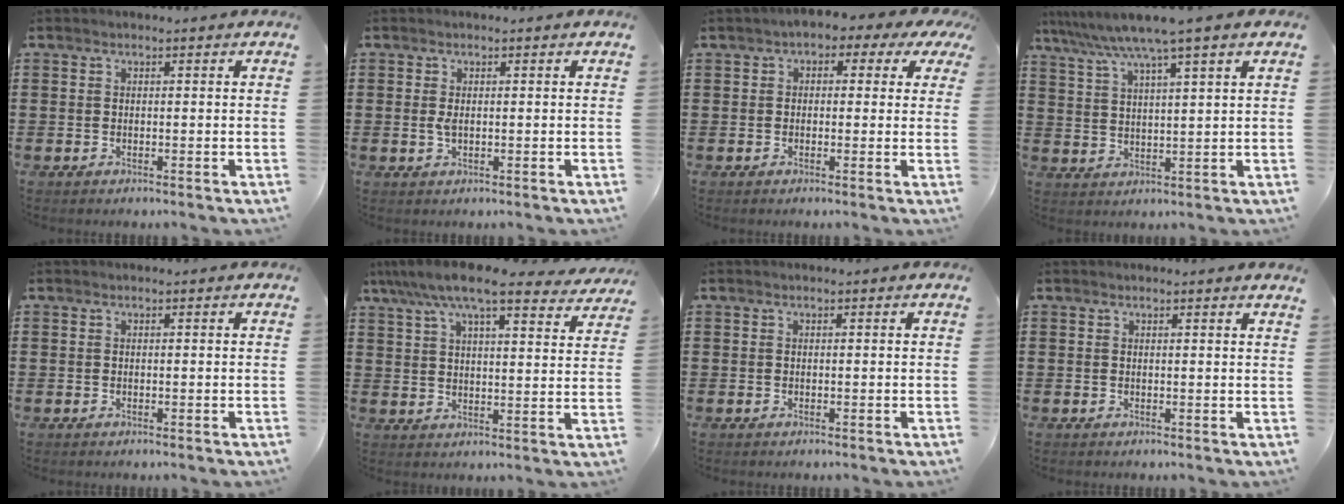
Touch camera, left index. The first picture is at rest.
{"total": 1.6, "force": [0.0, 0.7, 1.4], "torque": [-0.036, -0.001, -0.004]}
{"total": 2.4, "force": [0.2, 1.7, 1.7], "torque": [-0.038, 0.007, -0.003]}
{"total": 6.6, "force": [5.2, -0.6, 4.1], "torque": [-0.096, -0.024, 0.085]}
{"total": 0.0}
{"total": 9.5, "force": [7.9, 1.4, 5.1], "torque": [-0.118, -0.029, 0.137]}
{"total": 0.0}
{"total": 0.9, "force": [0.7, -0.3, 0.5], "torque": [-0.011, -0.004, 0.014]}